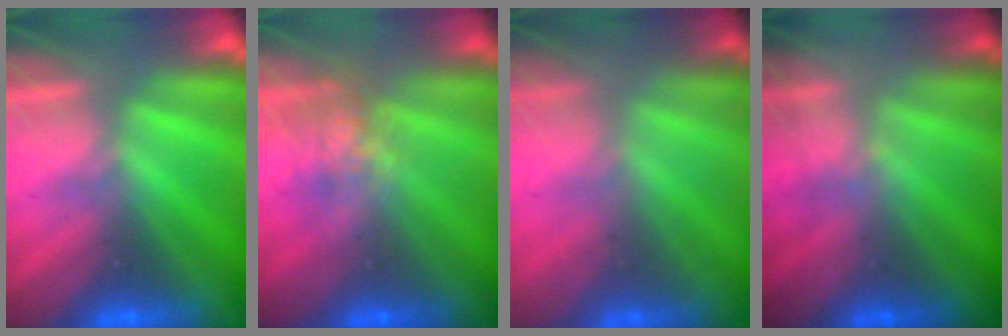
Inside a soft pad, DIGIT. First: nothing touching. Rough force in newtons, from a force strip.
{"total": 5.0}
{"total": 1.7}
{"total": 1.5}